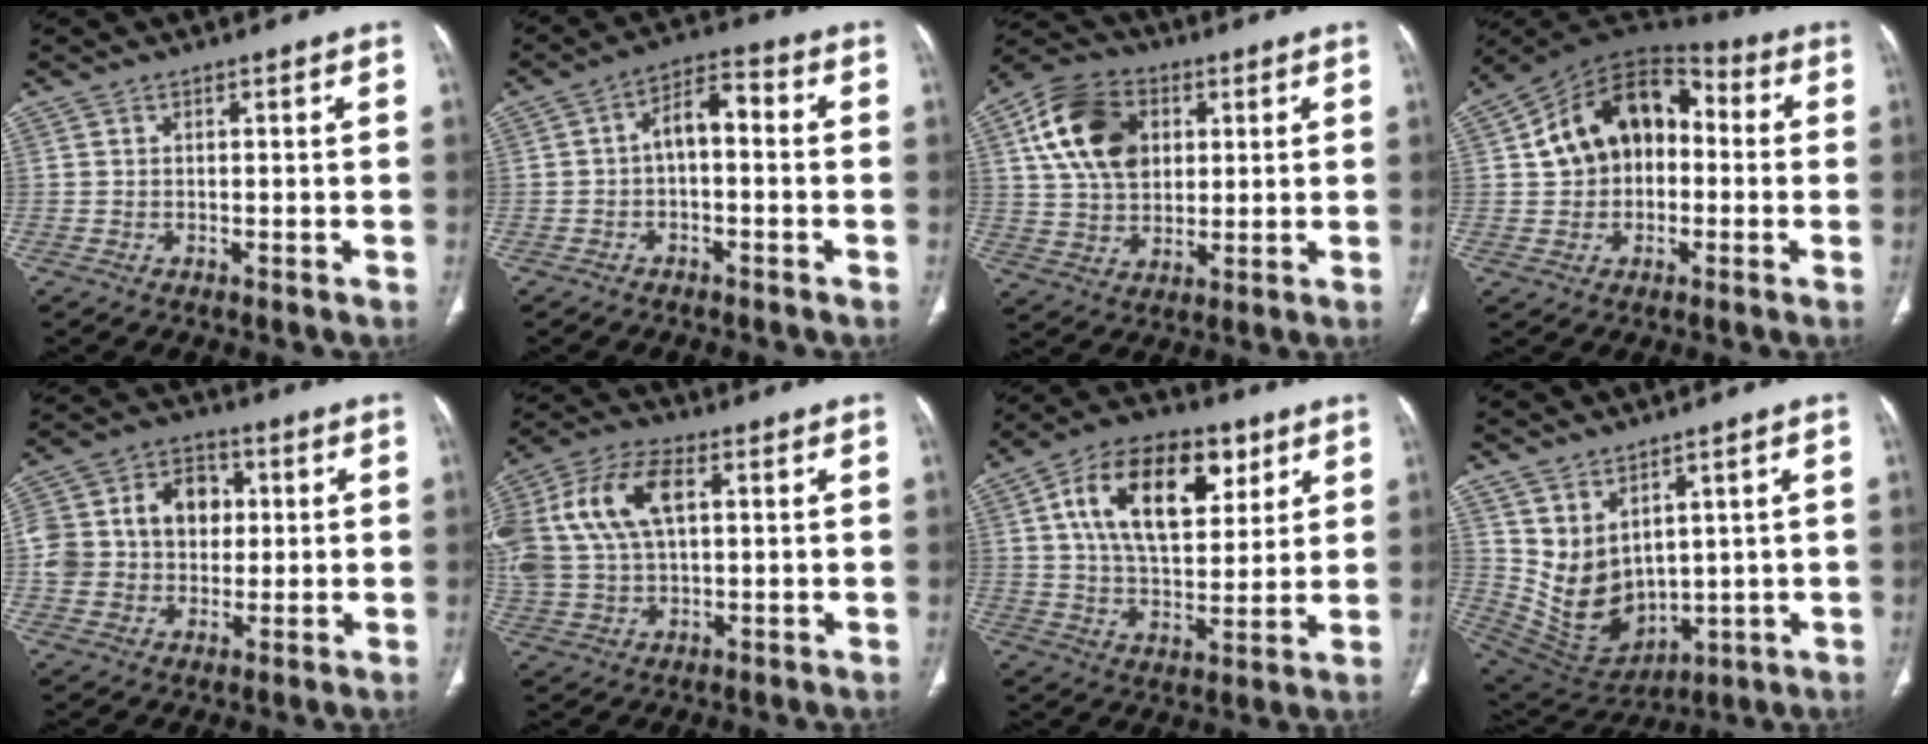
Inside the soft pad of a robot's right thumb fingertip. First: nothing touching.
{"total": 6.6, "force": [-0.5, 3.5, 5.6], "torque": [-0.084, 0.035, -0.020]}
{"total": 15.6, "force": [4.5, 11.1, 9.9], "torque": [-0.161, 0.003, 0.079]}
{"total": 16.3, "force": [1.2, 11.5, 11.5], "torque": [-0.154, 0.044, 0.008]}
{"total": 15.9, "force": [1.9, 12.8, 9.3], "torque": [-0.144, 0.027, 0.036]}
{"total": 19.6, "force": [5.1, 11.6, 15.0], "torque": [-0.343, 0.021, 0.094]}
{"total": 20.0, "force": [7.5, 11.2, 14.8], "torque": [-0.214, -0.015, 0.125]}
{"total": 10.8, "force": [4.0, 6.7, 7.5], "torque": [-0.112, -0.033, 0.112]}